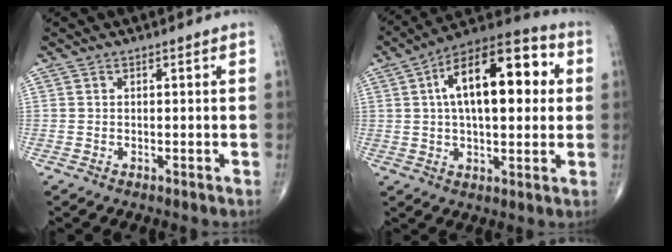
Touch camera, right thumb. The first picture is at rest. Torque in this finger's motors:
{"motor_torque": [0.67, 4.34, 0.69, -0.41, 0.18]}